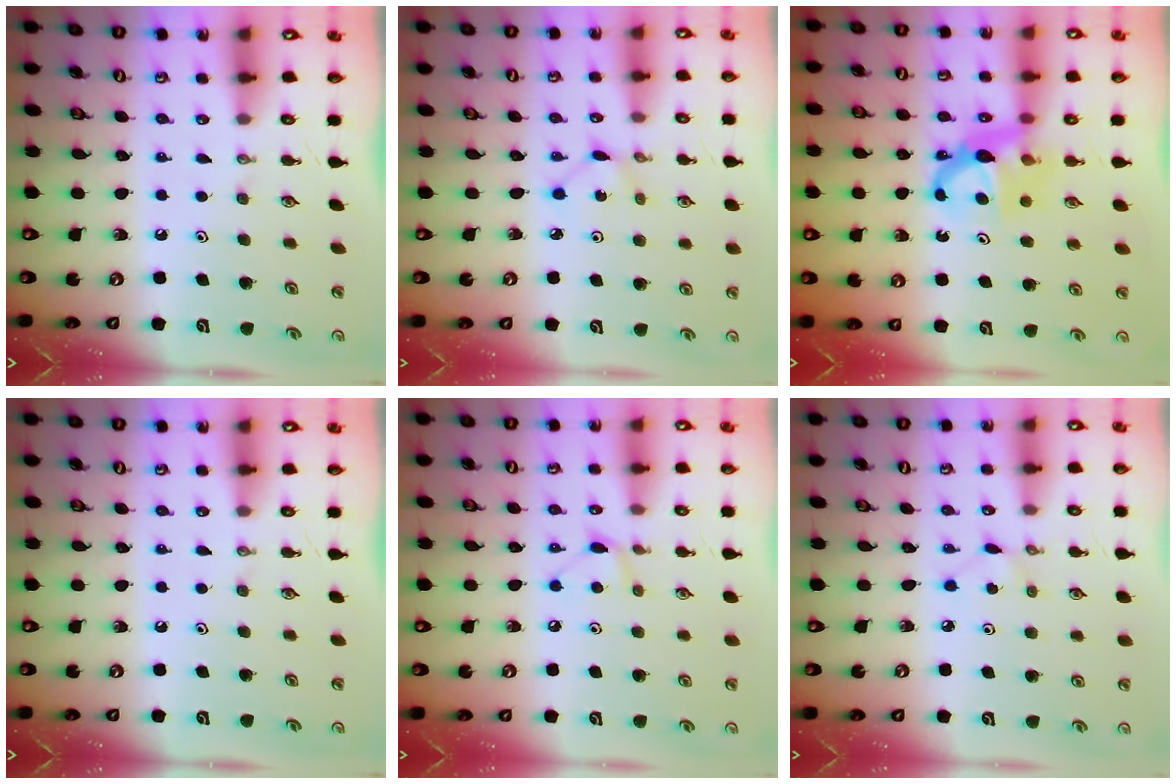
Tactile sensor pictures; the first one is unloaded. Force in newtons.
{"total": 1.6, "press": 1.5, "slide": 0.2}
{"total": 7.3, "press": 7.3, "slide": 0.5}
{"total": 0.0}
{"total": 6.6, "press": 6.6, "slide": 0.6}
{"total": 2.5, "press": 2.5, "slide": 0.3}